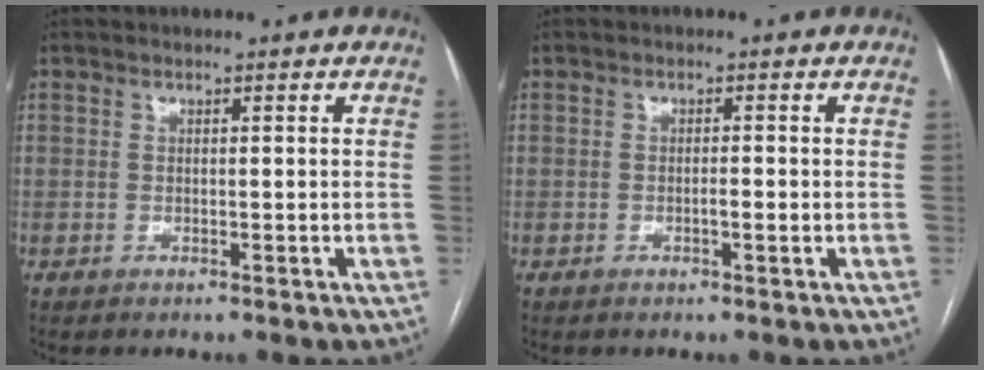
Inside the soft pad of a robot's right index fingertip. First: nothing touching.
{"total": 1.4, "force": [-0.4, 0.2, 1.3], "torque": [-0.023, 0.001, -0.008]}